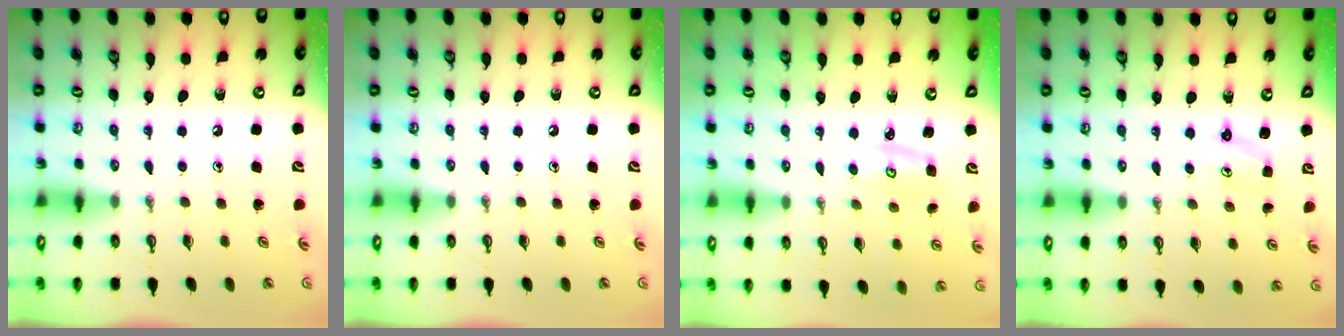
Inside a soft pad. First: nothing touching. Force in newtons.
{"total": 0.0}
{"total": 2.3, "press": 2.3, "slide": 0.2}
{"total": 2.5, "press": 2.5, "slide": 0.3}